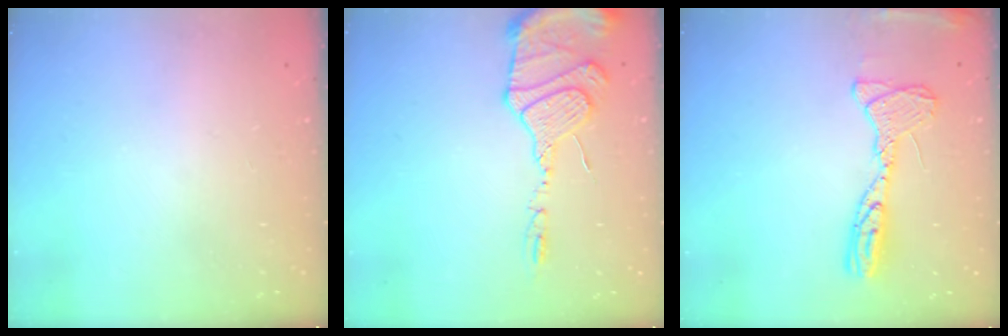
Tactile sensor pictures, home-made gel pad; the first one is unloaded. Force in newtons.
{"total": 14.8, "press": 14.5, "slide": 2.9}
{"total": 13.8, "press": 13.7, "slide": 1.3}